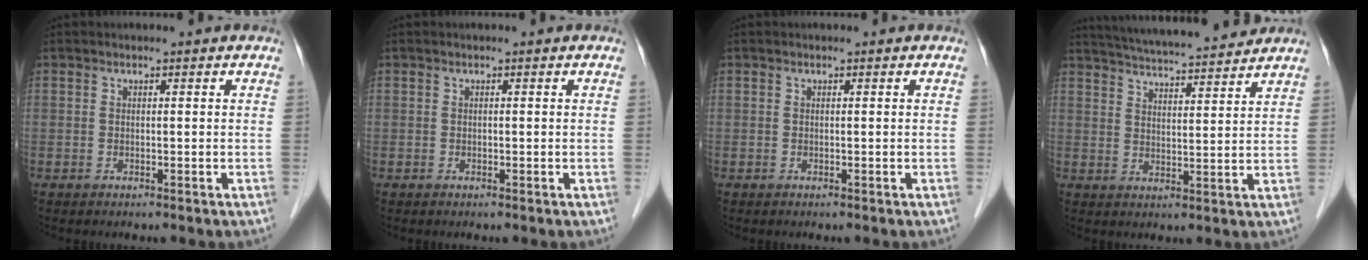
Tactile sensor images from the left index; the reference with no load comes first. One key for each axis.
{"total": 0.0}
{"total": 0.0}
{"total": 15.1, "fx": 14.0, "fy": 0.7, "fz": 5.7, "tx": -0.104, "ty": 0.018, "tz": 0.206}